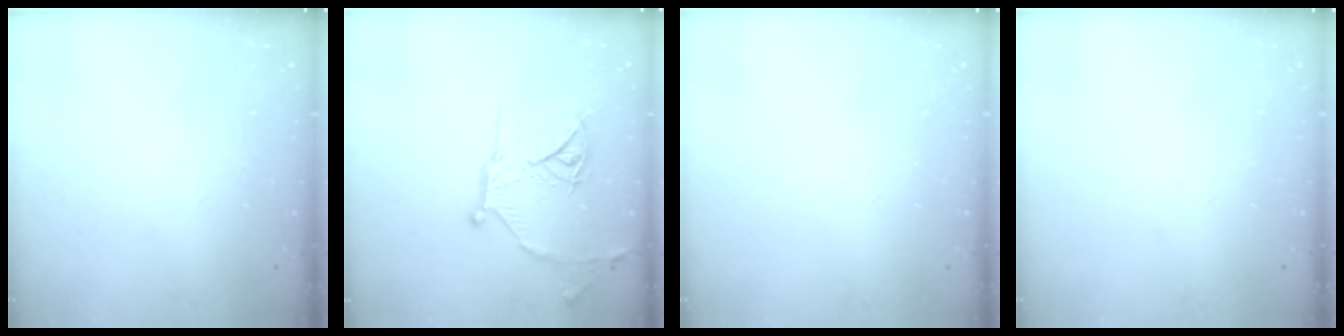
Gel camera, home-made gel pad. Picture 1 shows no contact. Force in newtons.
{"total": 17.6, "press": 17.6, "slide": 1.4}
{"total": 0.0}
{"total": 0.0}